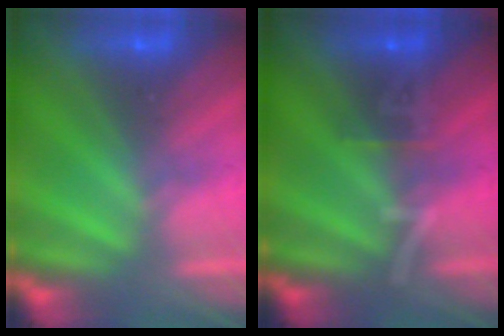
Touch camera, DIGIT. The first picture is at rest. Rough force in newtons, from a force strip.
{"total": 3.9}